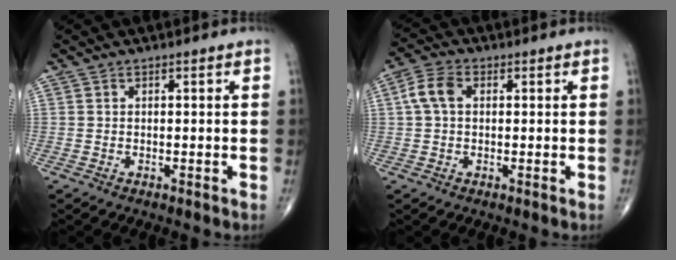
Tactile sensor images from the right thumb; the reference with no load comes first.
{"total": 5.1, "force": [0.8, 3.3, 3.8], "torque": [-0.083, 0.016, 0.012]}